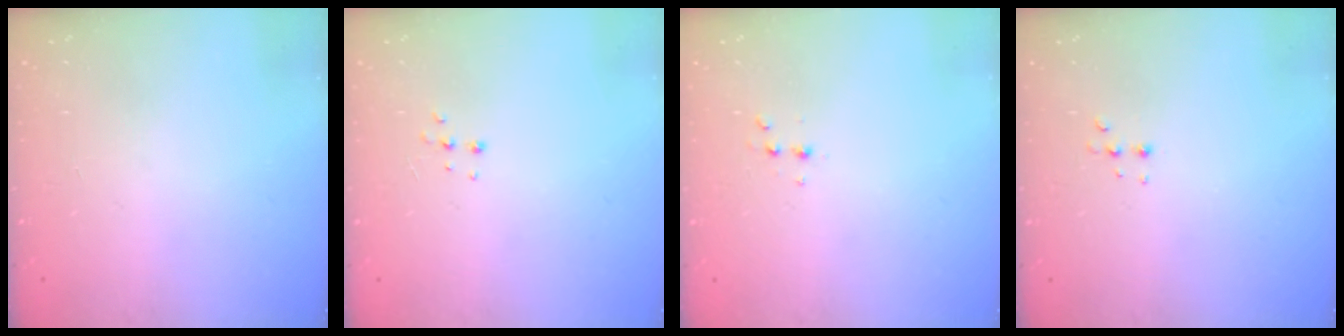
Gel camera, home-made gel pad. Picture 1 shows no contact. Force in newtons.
{"total": 4.6, "press": 4.5, "slide": 0.8}
{"total": 2.6, "press": 2.5, "slide": 0.8}
{"total": 4.2, "press": 4.1, "slide": 0.9}